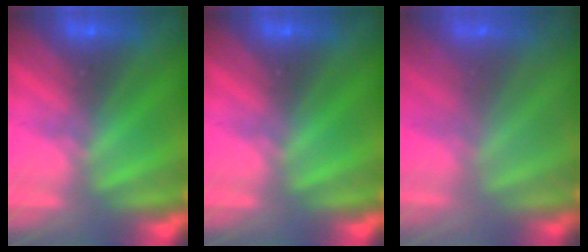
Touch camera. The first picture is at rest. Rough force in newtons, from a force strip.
{"total": 0.0}
{"total": 2.1}